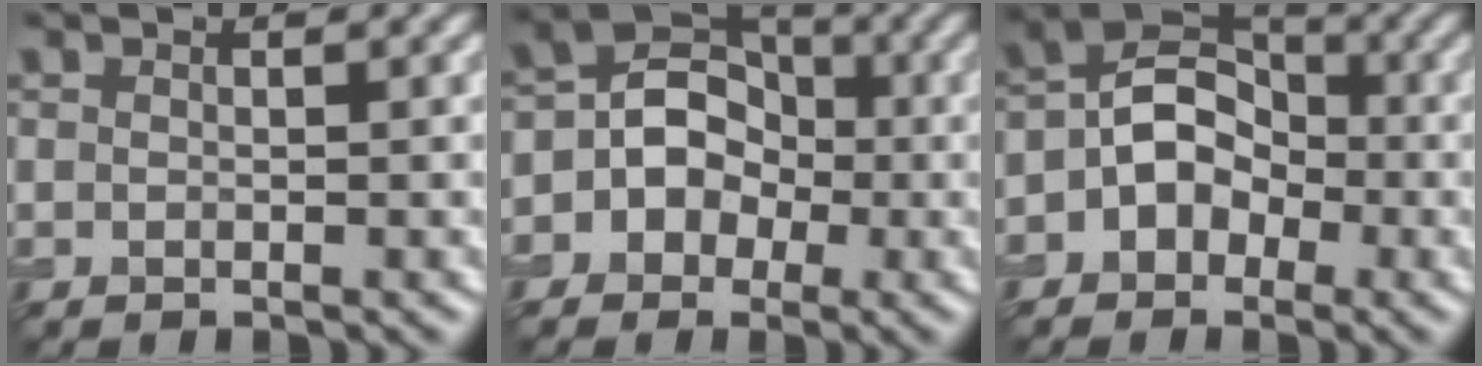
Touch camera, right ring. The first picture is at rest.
{"total": 6.5, "force": [-0.6, 5.8, 2.9], "torque": [-0.014, 0.025, -0.034]}
{"total": 5.4, "force": [-1.2, 4.3, 3.1], "torque": [-0.021, 0.013, -0.033]}